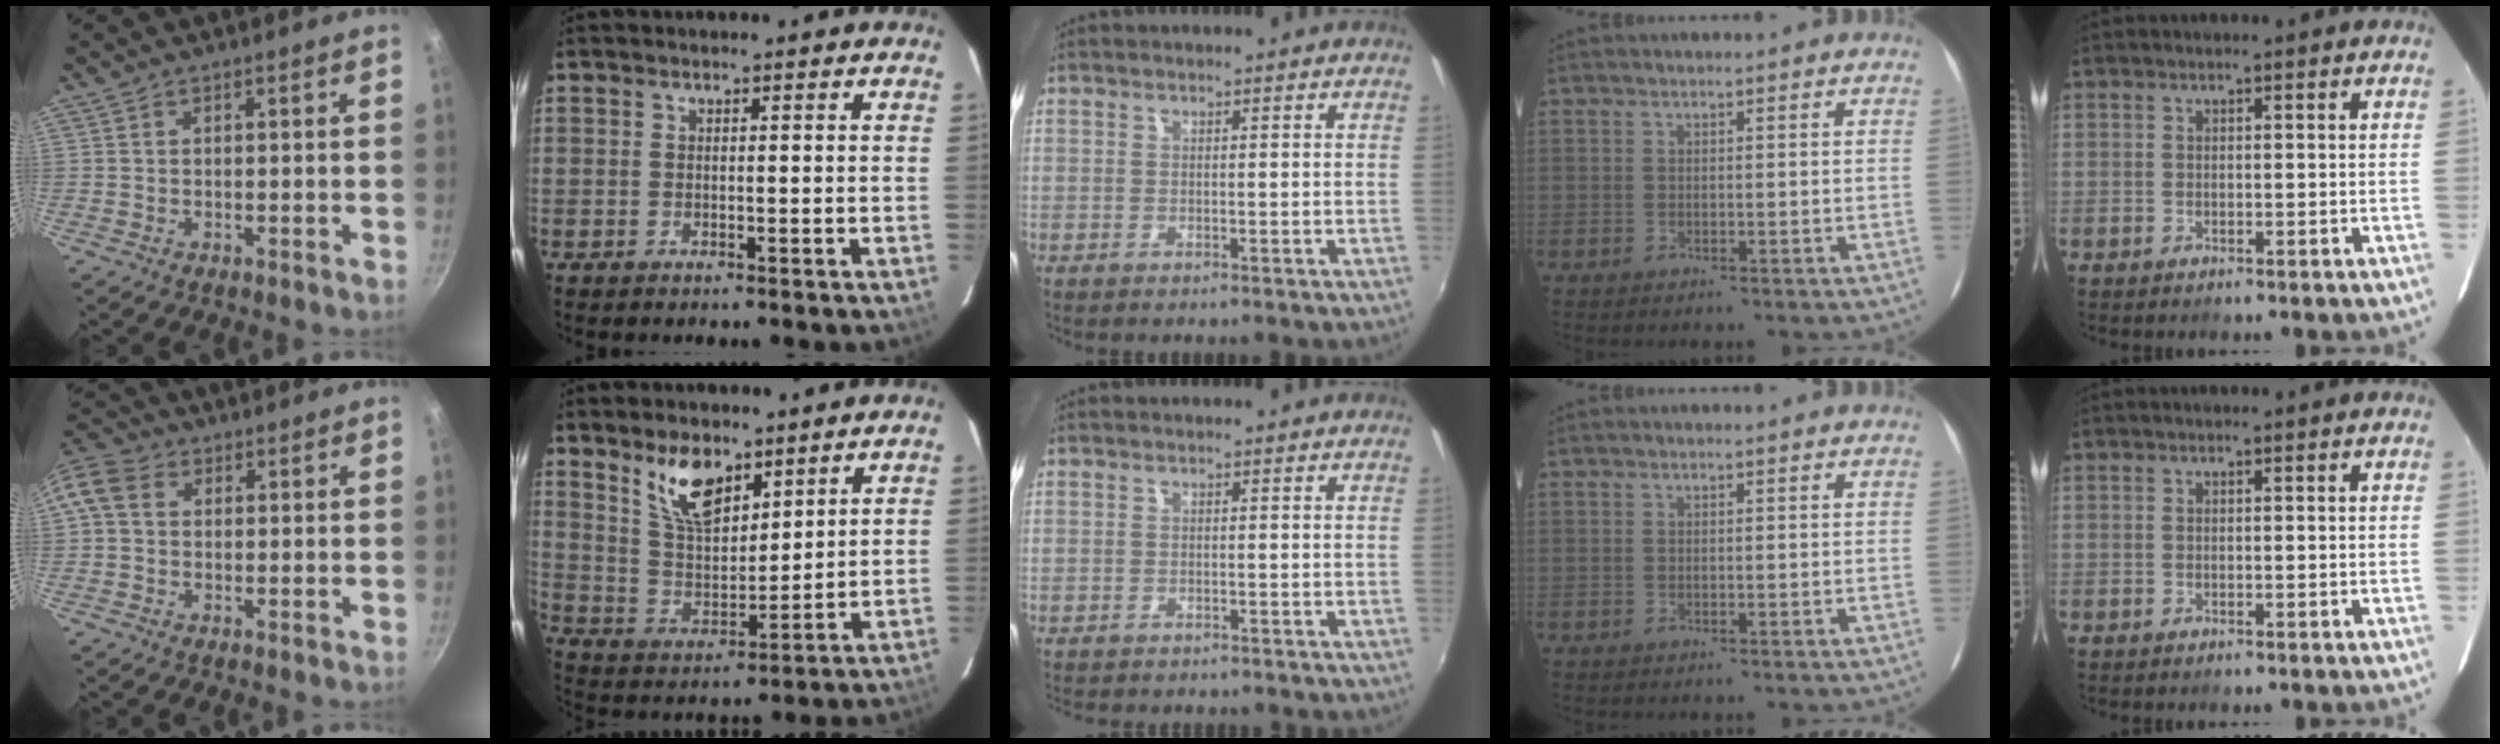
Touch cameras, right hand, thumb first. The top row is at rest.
{"thumb": {"total": 8.8, "force": [1.3, 7.1, 5.0], "torque": [-0.107, 0.025, 0.008]}, "index": {"total": 10.8, "force": [7.0, 5.0, 6.5], "torque": [-0.115, 0.002, 0.140]}, "middle": {"total": 3.6, "force": [-3.3, 0.9, 1.0], "torque": [-0.028, -0.015, -0.049]}}